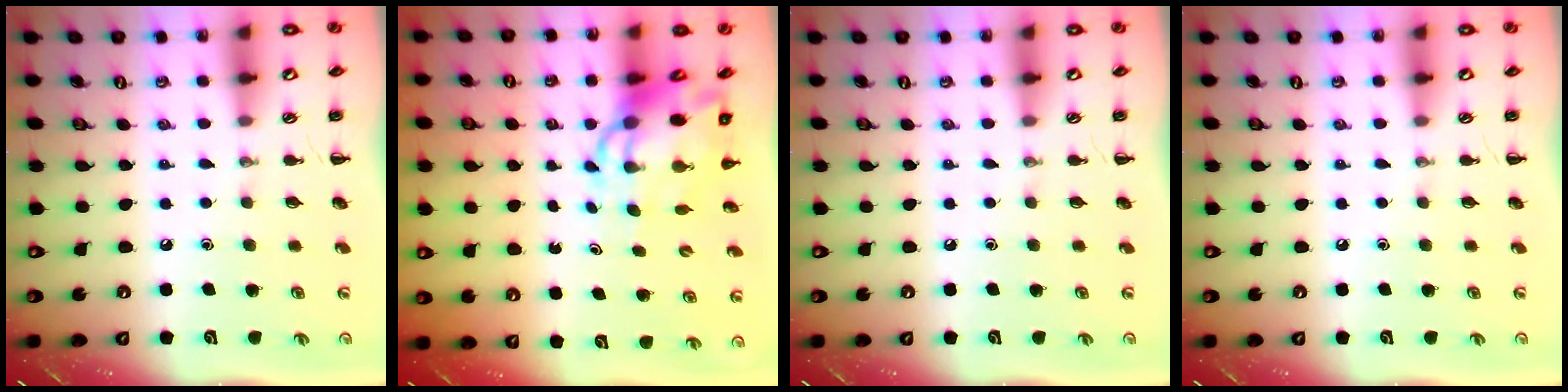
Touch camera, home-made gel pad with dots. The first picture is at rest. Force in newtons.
{"total": 10.0, "press": 9.6, "slide": 2.7}
{"total": 0.0}
{"total": 0.0}